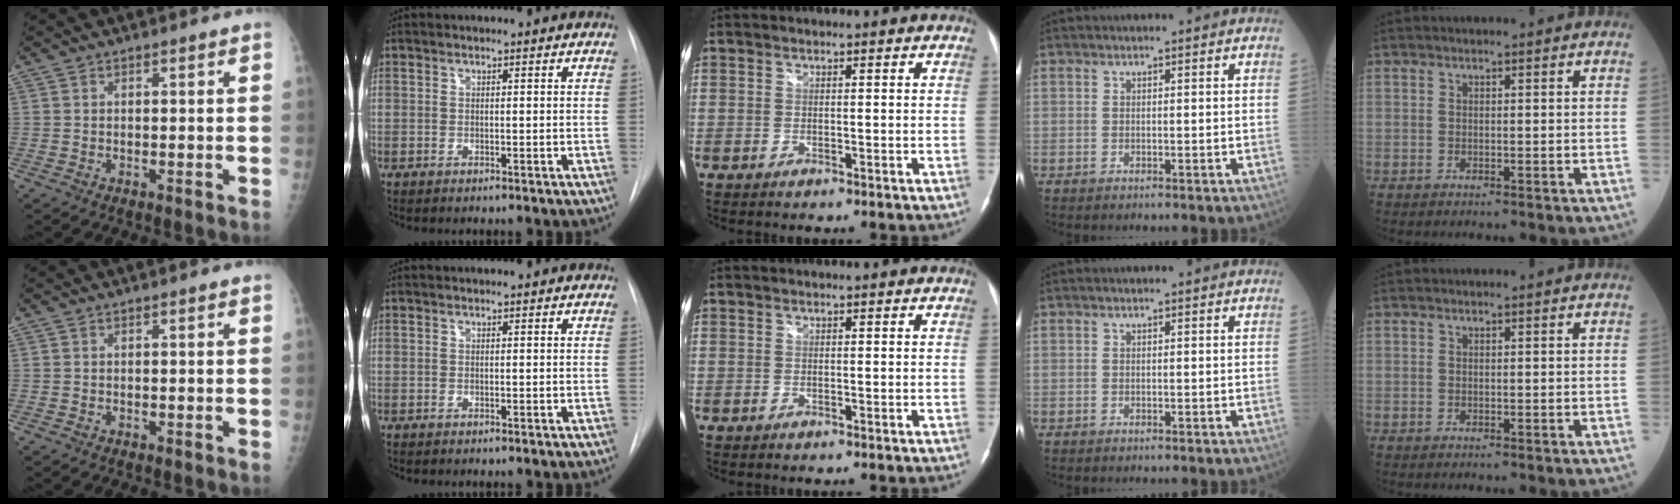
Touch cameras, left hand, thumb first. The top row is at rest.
{}